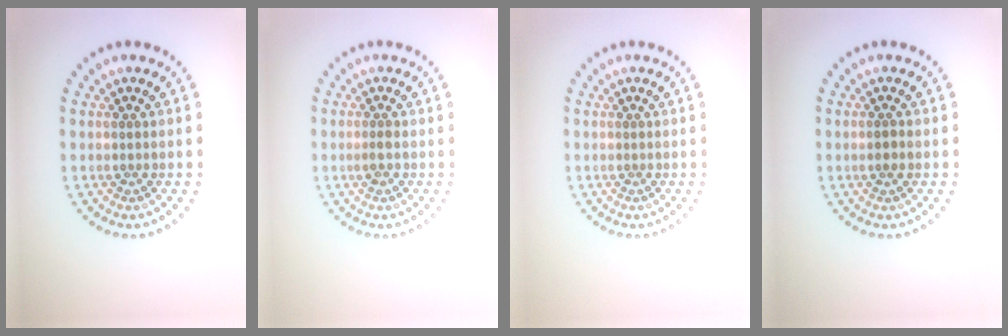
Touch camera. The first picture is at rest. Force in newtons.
{"total": 1.0, "press": 0.9, "slide": 0.4}
{"total": 0.0}
{"total": 1.0, "press": 1.0, "slide": 0.3}